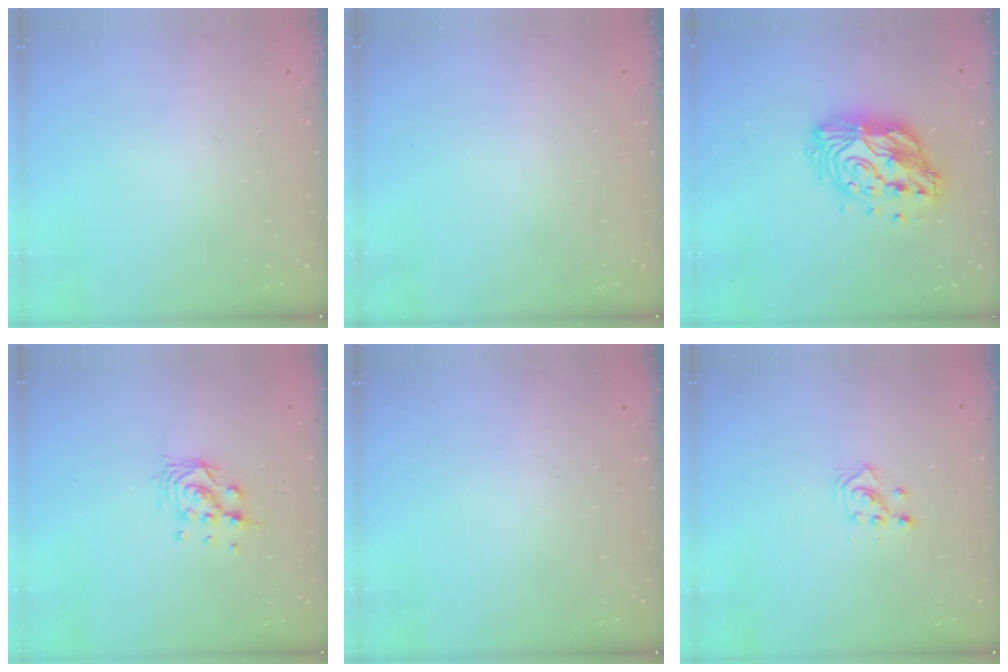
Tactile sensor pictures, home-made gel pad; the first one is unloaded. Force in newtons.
{"total": 0.0}
{"total": 15.4, "press": 15.4, "slide": 1.4}
{"total": 8.6, "press": 8.5, "slide": 0.9}
{"total": 0.0}
{"total": 2.4, "press": 2.2, "slide": 0.8}